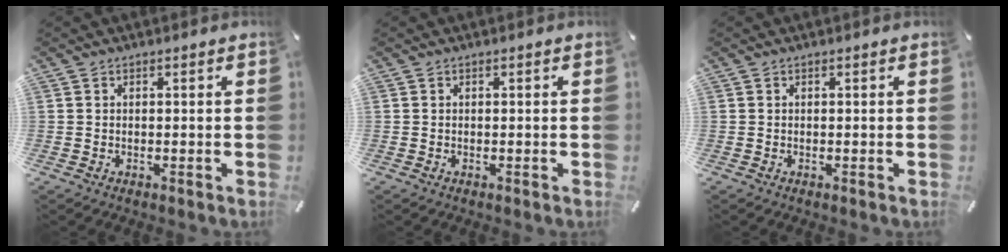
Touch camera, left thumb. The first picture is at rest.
{"total": 0.0}
{"total": 0.0}